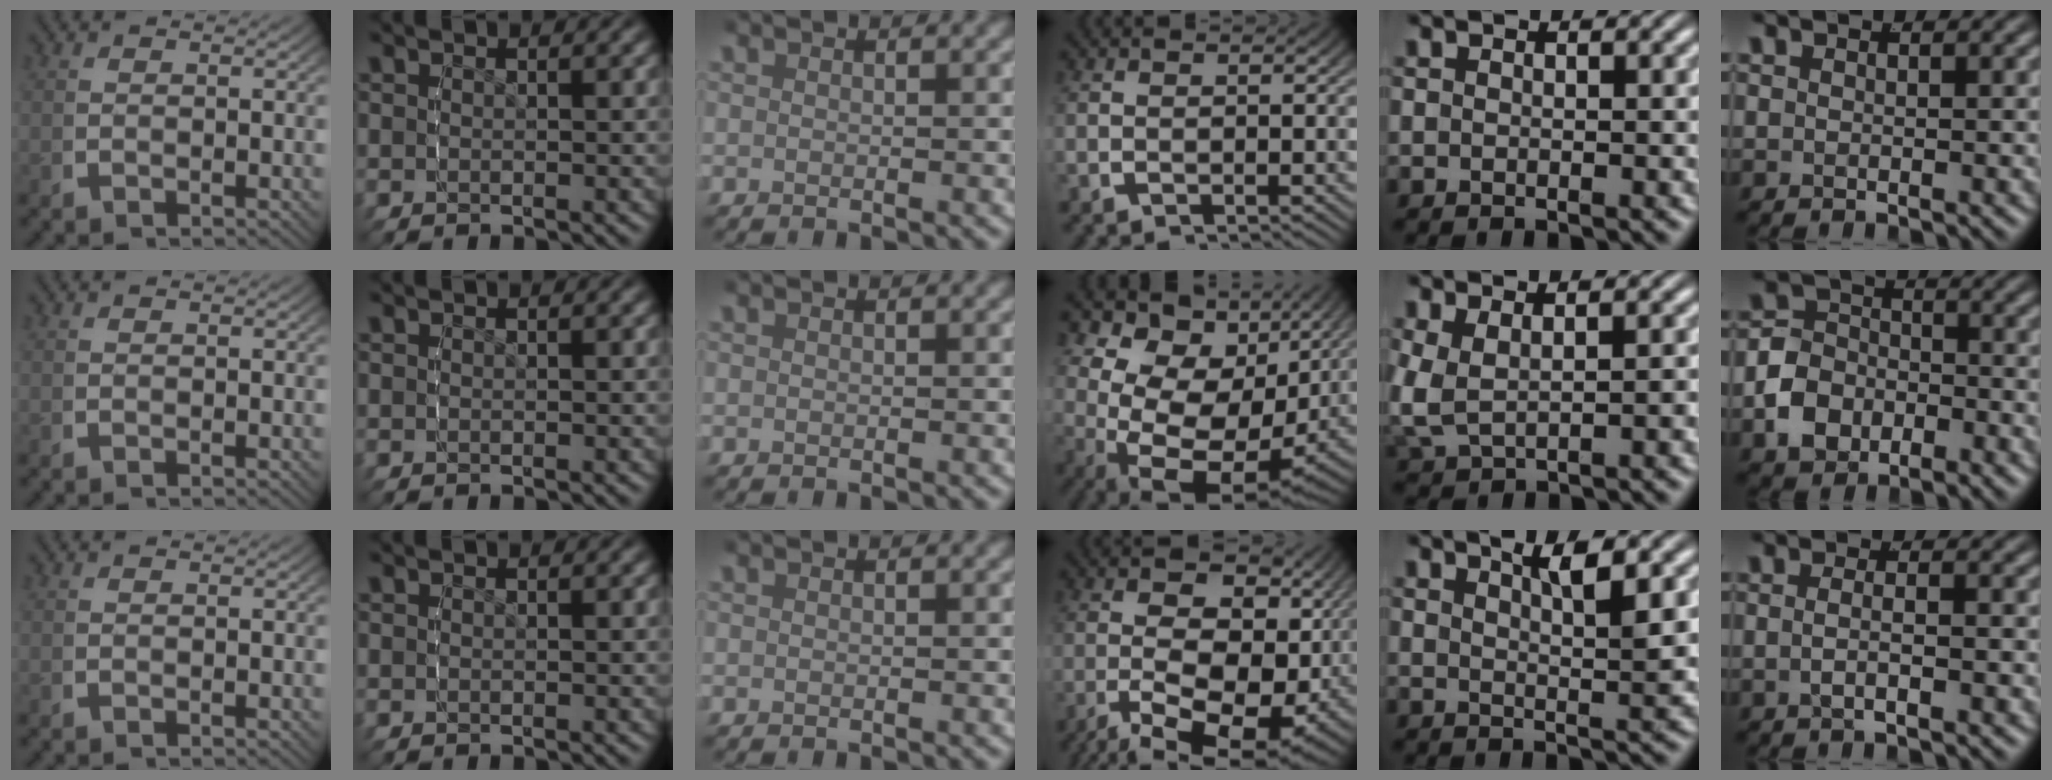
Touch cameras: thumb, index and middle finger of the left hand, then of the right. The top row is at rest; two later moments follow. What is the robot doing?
{"motion": "lift_and_place", "object": "sponge"}